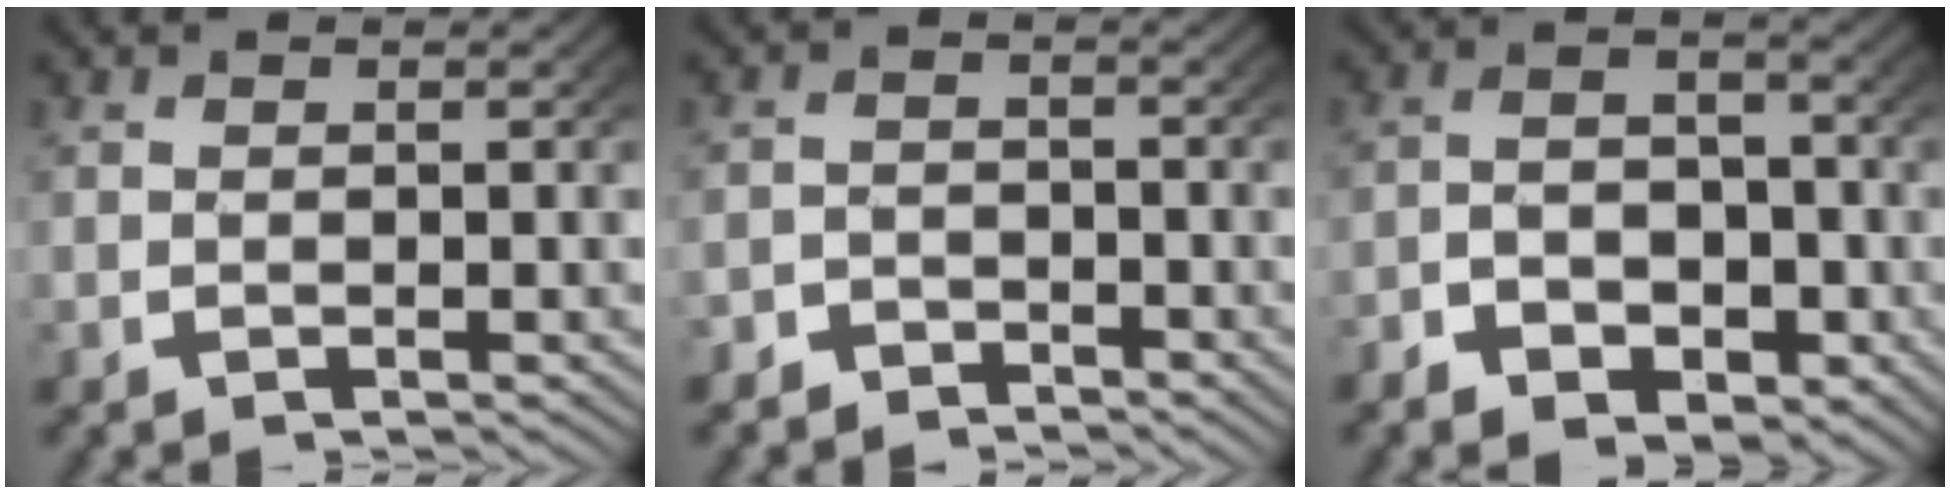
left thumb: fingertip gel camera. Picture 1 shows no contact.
{"total": 2.8, "force": [-2.5, 1.2, 0.0], "torque": [0.005, -0.015, -0.044]}
{"total": 5.3, "force": [-2.0, 3.7, 3.3], "torque": [-0.053, -0.019, -0.034]}